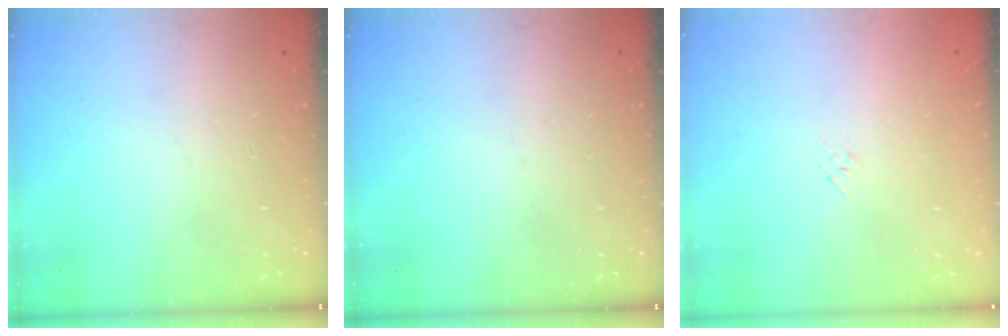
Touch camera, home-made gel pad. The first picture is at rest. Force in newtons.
{"total": 0.0}
{"total": 2.9, "press": 2.9, "slide": 0.6}